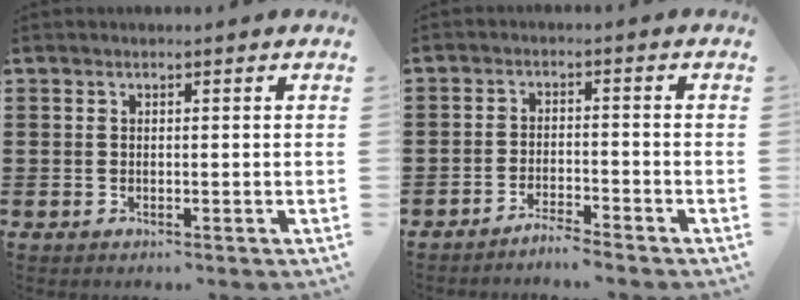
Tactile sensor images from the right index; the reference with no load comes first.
{"total": 2.7, "force": [-2.6, -0.1, 0.3], "torque": [-0.009, 0.003, -0.054]}